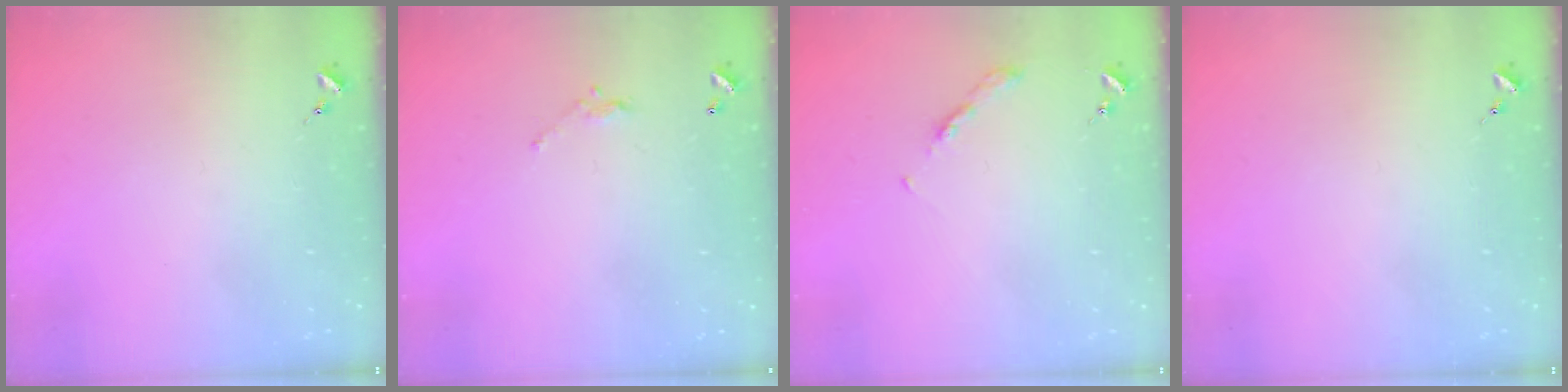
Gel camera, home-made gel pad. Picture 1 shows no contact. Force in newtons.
{"total": 4.8, "press": 4.8, "slide": 0.3}
{"total": 3.5, "press": 3.5, "slide": 0.4}
{"total": 0.0}